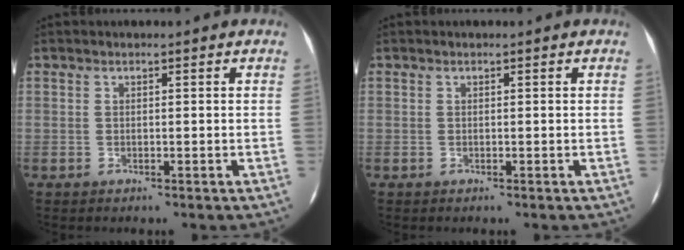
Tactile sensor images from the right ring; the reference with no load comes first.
{"total": 0.0}